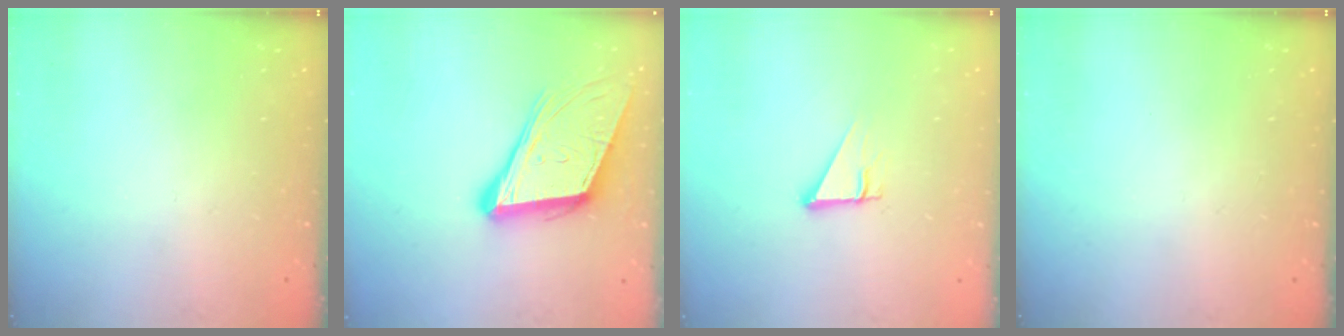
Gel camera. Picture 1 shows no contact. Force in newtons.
{"total": 14.7, "press": 14.2, "slide": 3.9}
{"total": 3.8, "press": 3.8, "slide": 0.3}
{"total": 0.0}